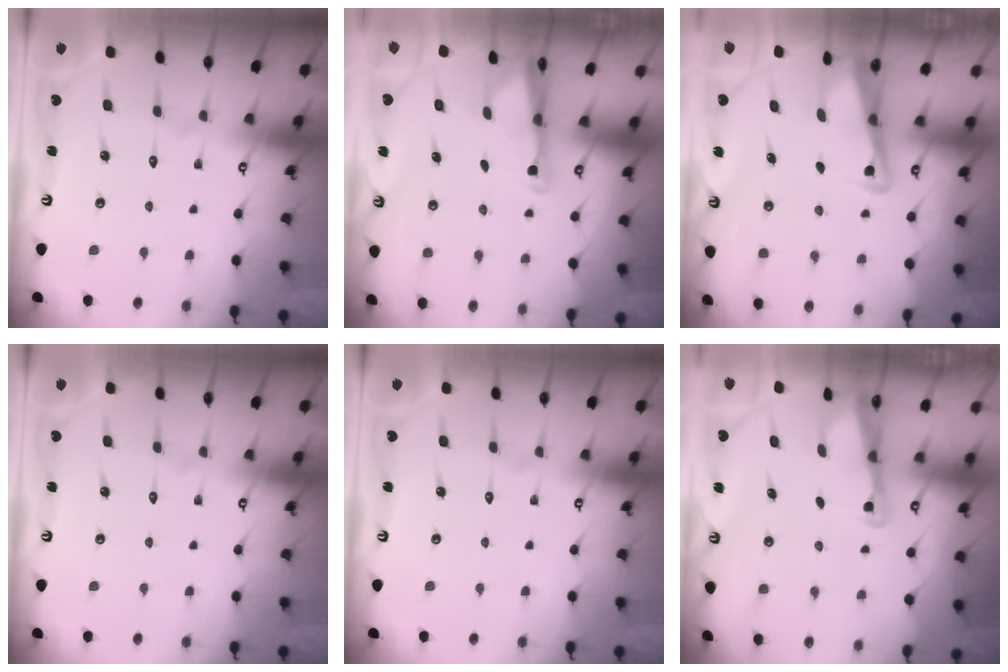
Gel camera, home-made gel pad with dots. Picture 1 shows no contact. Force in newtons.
{"total": 2.6, "press": 2.6, "slide": 0.4}
{"total": 3.3, "press": 3.2, "slide": 0.8}
{"total": 0.0}
{"total": 0.0}
{"total": 2.4, "press": 2.4, "slide": 0.2}